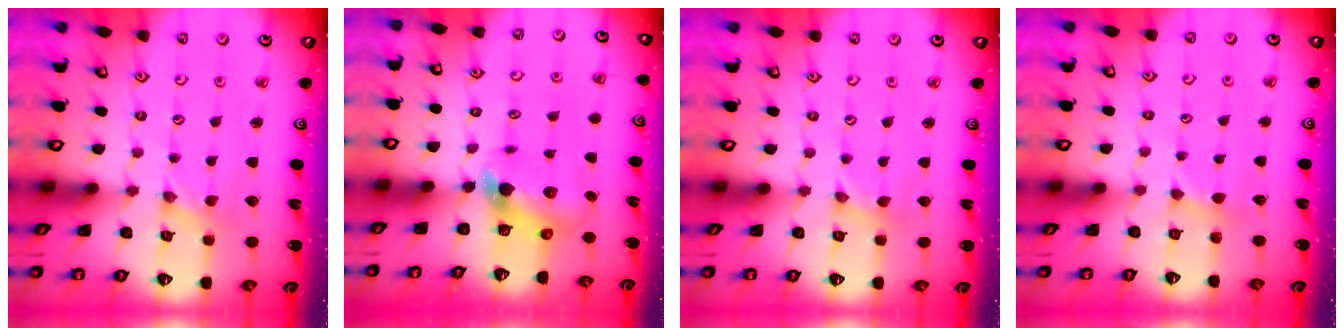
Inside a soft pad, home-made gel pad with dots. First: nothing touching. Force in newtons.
{"total": 5.2, "press": 5.1, "slide": 0.8}
{"total": 0.0}
{"total": 2.3, "press": 2.3, "slide": 0.4}